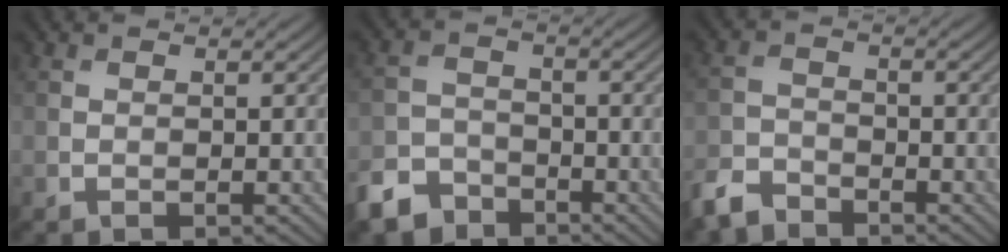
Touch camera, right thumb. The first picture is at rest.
{"total": 6.0, "force": [-4.5, 3.5, 1.8], "torque": [-0.042, -0.005, -0.098]}
{"total": 4.6, "force": [-4.0, 1.9, 1.4], "torque": [-0.032, -0.008, -0.092]}